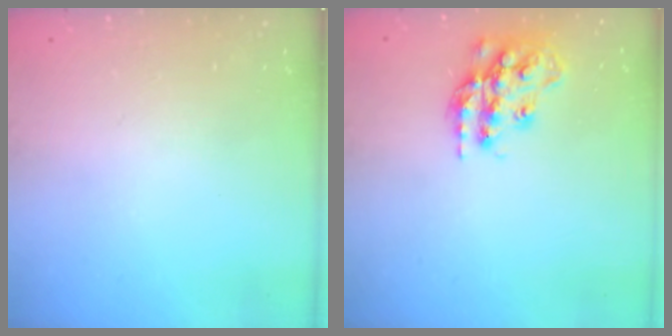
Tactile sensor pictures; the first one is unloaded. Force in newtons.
{"total": 17.3, "press": 17.3, "slide": 1.4}